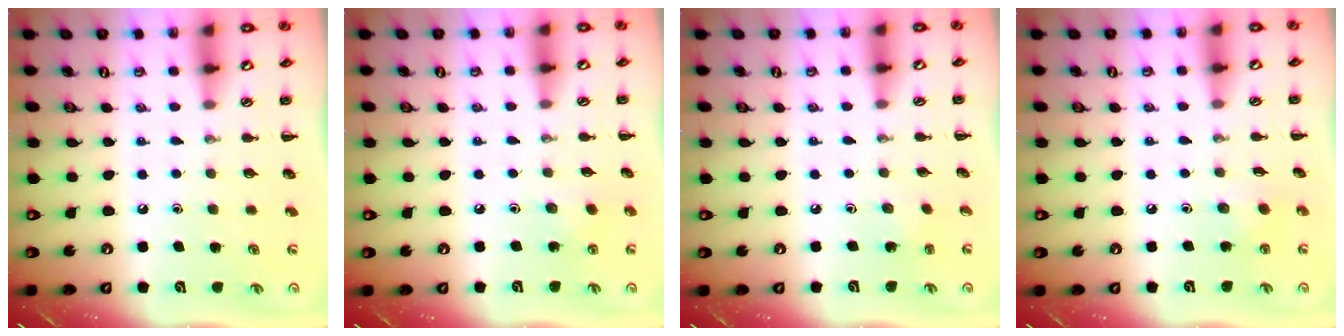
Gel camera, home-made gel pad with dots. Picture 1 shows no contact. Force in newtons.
{"total": 2.8, "press": 2.6, "slide": 0.9}
{"total": 1.1, "press": 1.0, "slide": 0.5}
{"total": 2.8, "press": 2.8, "slide": 0.7}